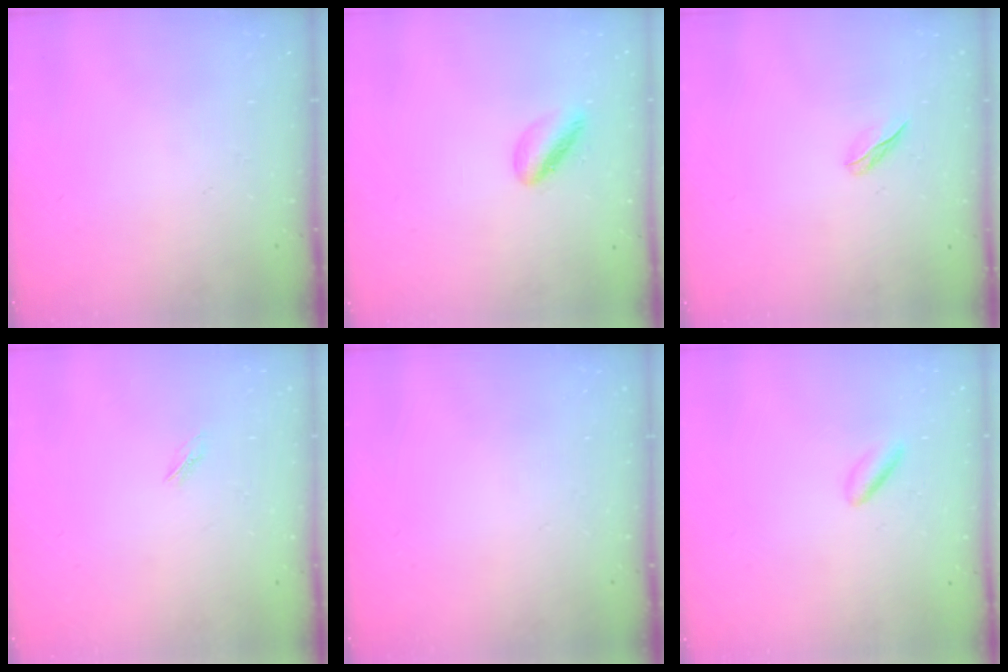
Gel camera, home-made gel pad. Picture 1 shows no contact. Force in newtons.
{"total": 5.5, "press": 5.4, "slide": 1.1}
{"total": 2.6, "press": 2.5, "slide": 0.7}
{"total": 1.9, "press": 1.8, "slide": 0.5}
{"total": 0.0}
{"total": 1.5, "press": 1.3, "slide": 0.7}